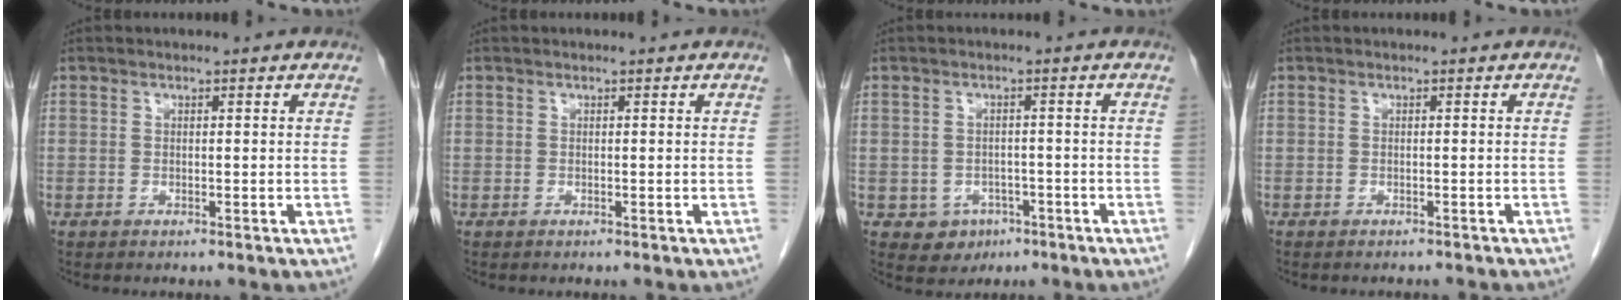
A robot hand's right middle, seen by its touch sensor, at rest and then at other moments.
{"total": 0.0}
{"total": 3.9, "force": [-1.7, 3.4, 1.0], "torque": [-0.009, 0.008, -0.014]}
{"total": 3.8, "force": [-3.4, 0.9, 1.2], "torque": [-0.015, -0.005, -0.039]}